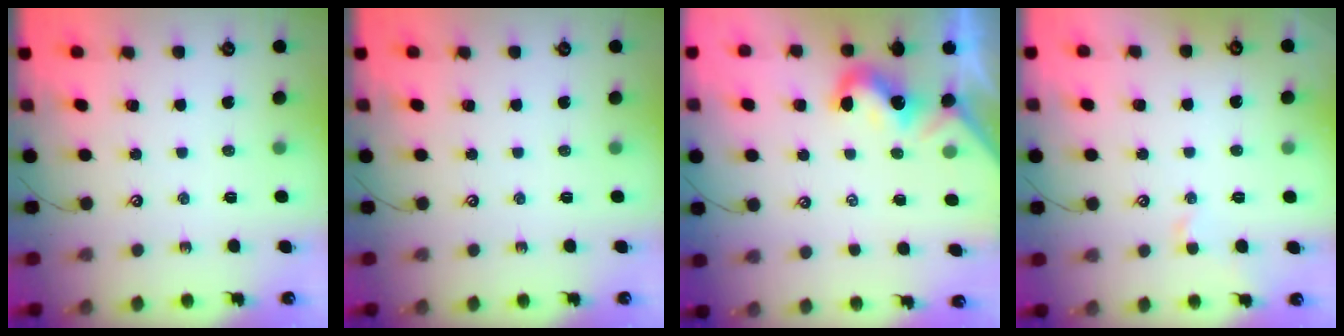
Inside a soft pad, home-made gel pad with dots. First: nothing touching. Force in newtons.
{"total": 0.0}
{"total": 0.7, "press": 0.5, "slide": 0.4}
{"total": 1.3, "press": 1.3, "slide": 0.4}